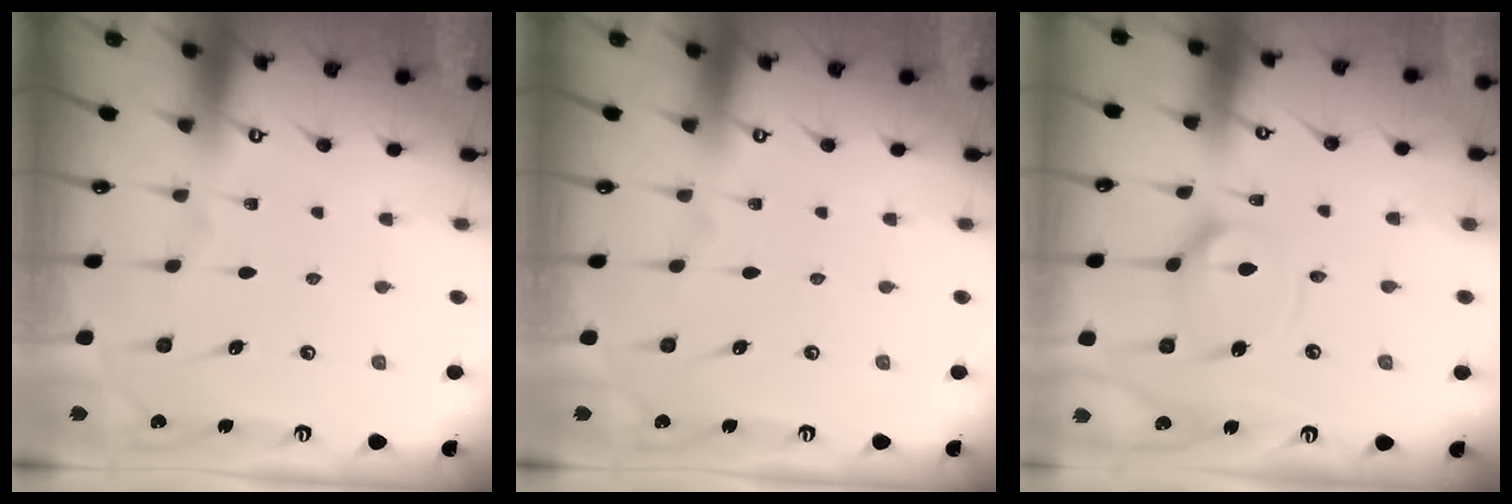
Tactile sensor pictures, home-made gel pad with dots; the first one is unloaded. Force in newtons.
{"total": 0.0}
{"total": 8.2, "press": 8.2, "slide": 0.9}